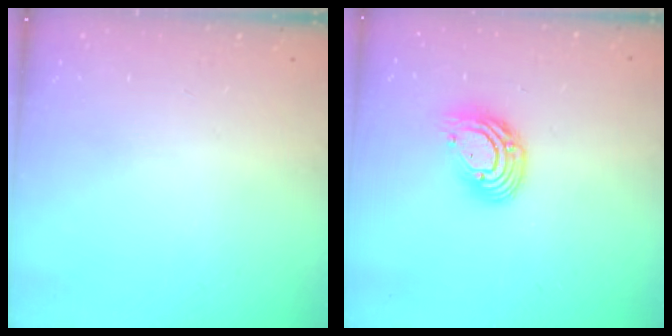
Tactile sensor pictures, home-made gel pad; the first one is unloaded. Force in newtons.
{"total": 10.7, "press": 10.7, "slide": 0.8}